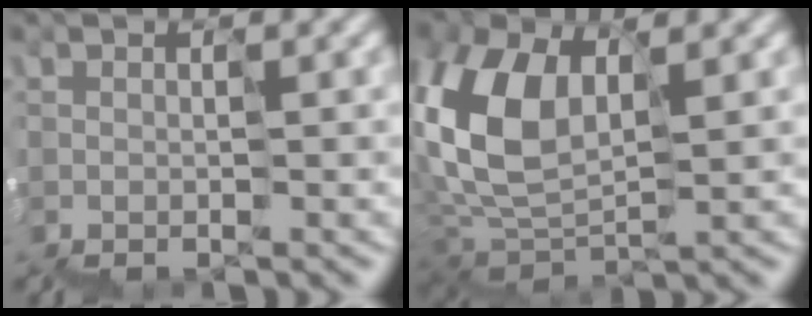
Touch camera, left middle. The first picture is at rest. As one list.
[{"total": 6.5, "force": [2.5, 4.2, 4.3], "torque": [-0.139, 0.017, 0.044]}]